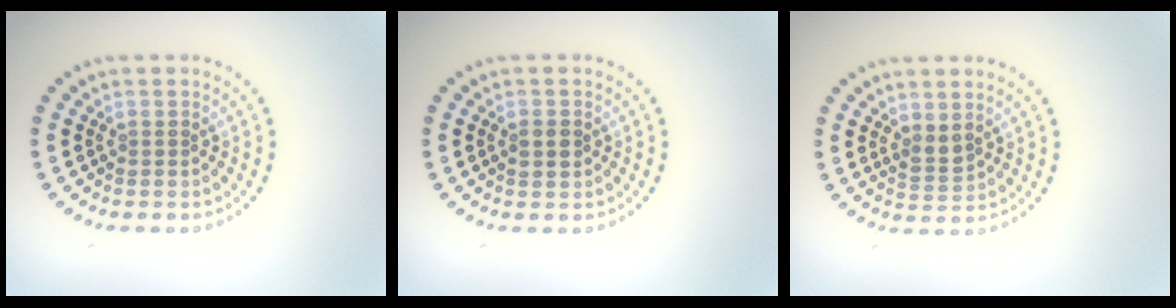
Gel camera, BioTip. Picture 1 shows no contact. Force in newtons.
{"total": 1.7, "press": 1.7, "slide": 0.0}
{"total": 1.5, "press": 1.3, "slide": 0.7}